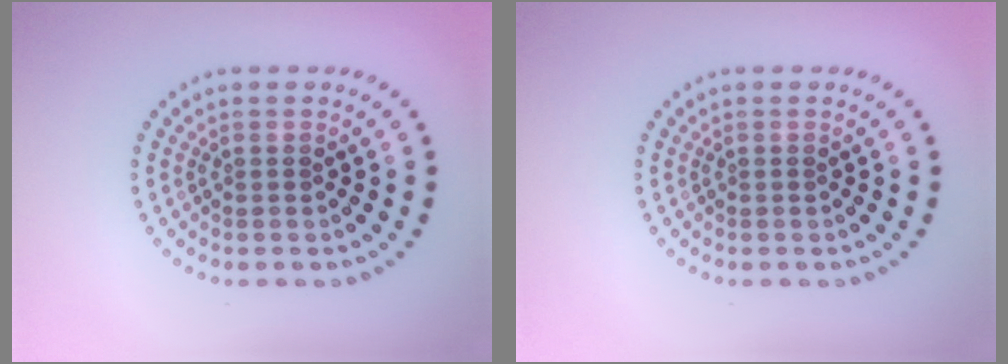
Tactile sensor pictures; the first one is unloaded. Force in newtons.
{"total": 0.0}